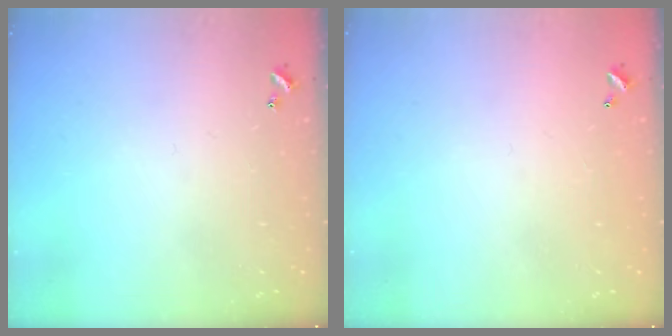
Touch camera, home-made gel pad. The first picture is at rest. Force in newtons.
{"total": 2.7, "press": 2.7, "slide": 0.1}